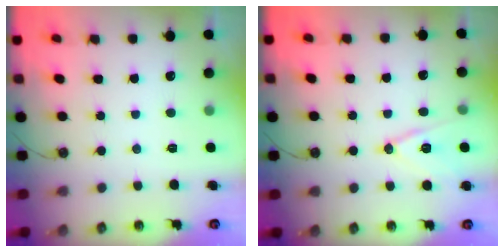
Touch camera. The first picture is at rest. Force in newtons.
{"total": 11.8, "press": 11.4, "slide": 3.2}